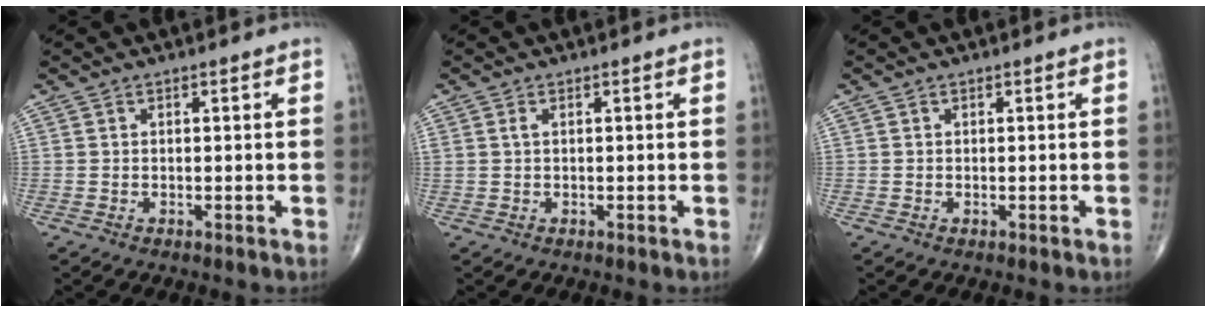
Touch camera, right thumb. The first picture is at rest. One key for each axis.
{"total": 1.0, "fx": 0.3, "fy": 0.5, "fz": 0.8, "tx": -0.022, "ty": 0.006, "tz": 0.008}
{"total": 0.0}